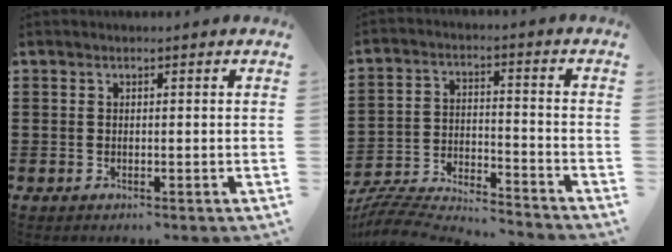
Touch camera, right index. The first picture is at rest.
{"total": 6.2, "force": [-6.1, 0.2, 0.8], "torque": [-0.030, -0.005, -0.129]}